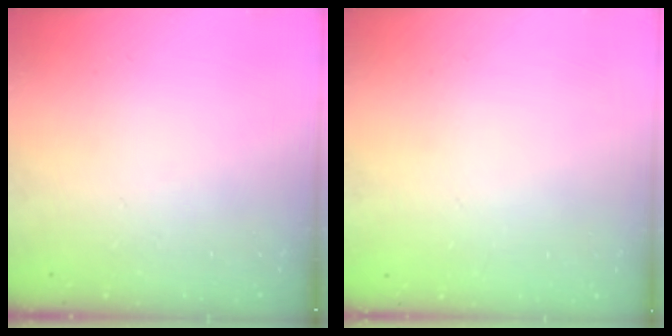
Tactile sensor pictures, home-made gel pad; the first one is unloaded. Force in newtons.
{"total": 2.0, "press": 2.0, "slide": 0.1}